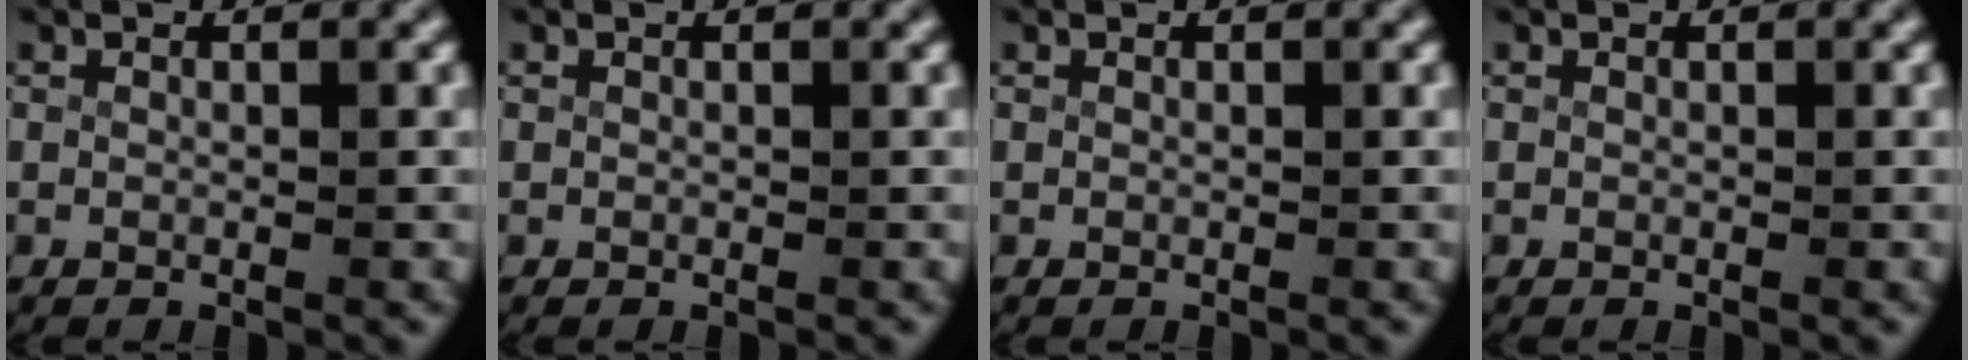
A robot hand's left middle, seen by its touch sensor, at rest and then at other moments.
{"total": 0.0}
{"total": 0.0}
{"total": 0.0}